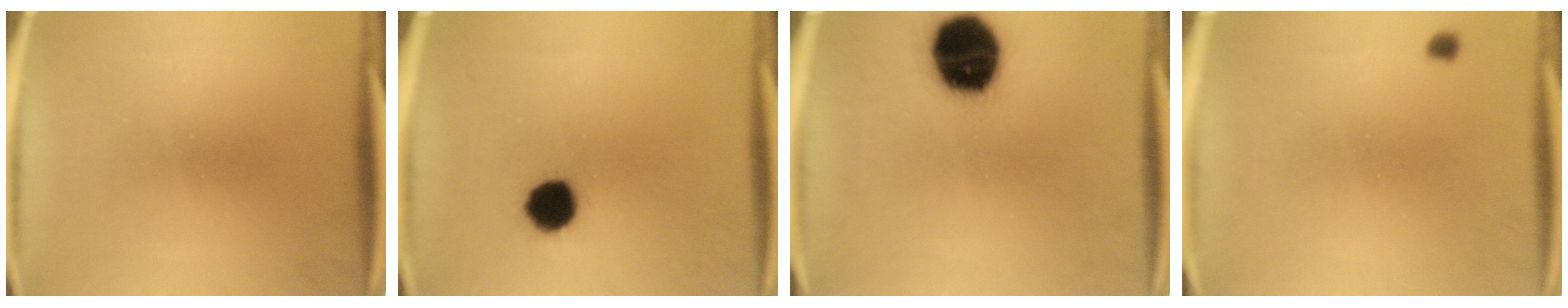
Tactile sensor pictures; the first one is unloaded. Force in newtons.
{"total": 7.2}
{"total": 19.5}
{"total": 1.0}